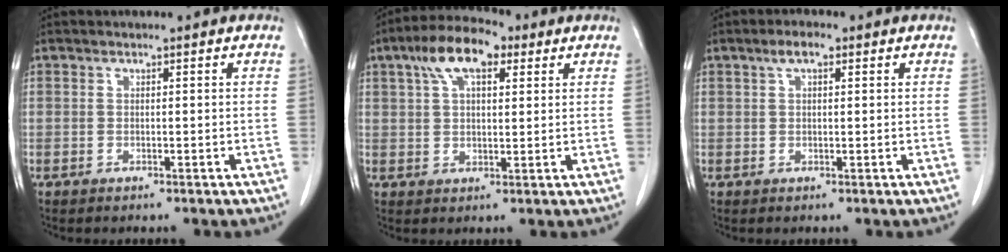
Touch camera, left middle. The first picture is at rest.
{"total": 9.2, "force": [4.7, 3.8, 6.9], "torque": [-0.132, 0.027, 0.081]}
{"total": 2.6, "force": [1.4, 0.8, 2.1], "torque": [-0.042, 0.009, 0.026]}